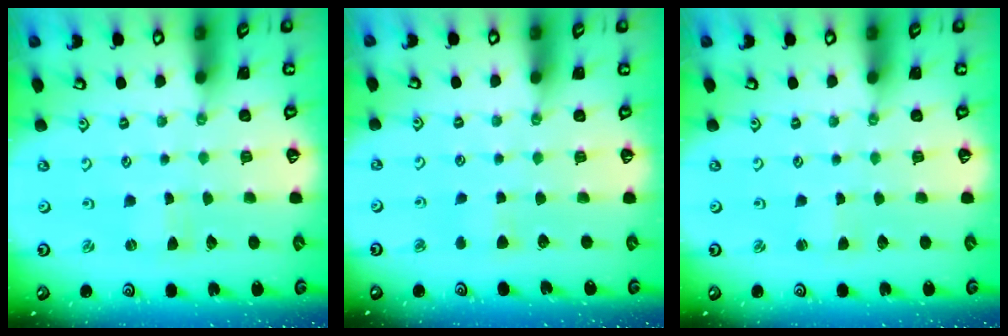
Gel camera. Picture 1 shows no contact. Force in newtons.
{"total": 3.4, "press": 3.4, "slide": 0.6}
{"total": 1.8, "press": 1.8, "slide": 0.3}